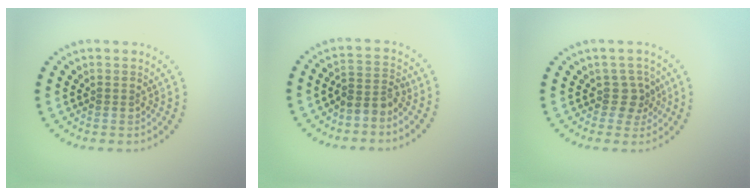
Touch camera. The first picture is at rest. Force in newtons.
{"total": 2.4, "press": 1.9, "slide": 1.5}
{"total": 1.9, "press": 1.4, "slide": 1.3}